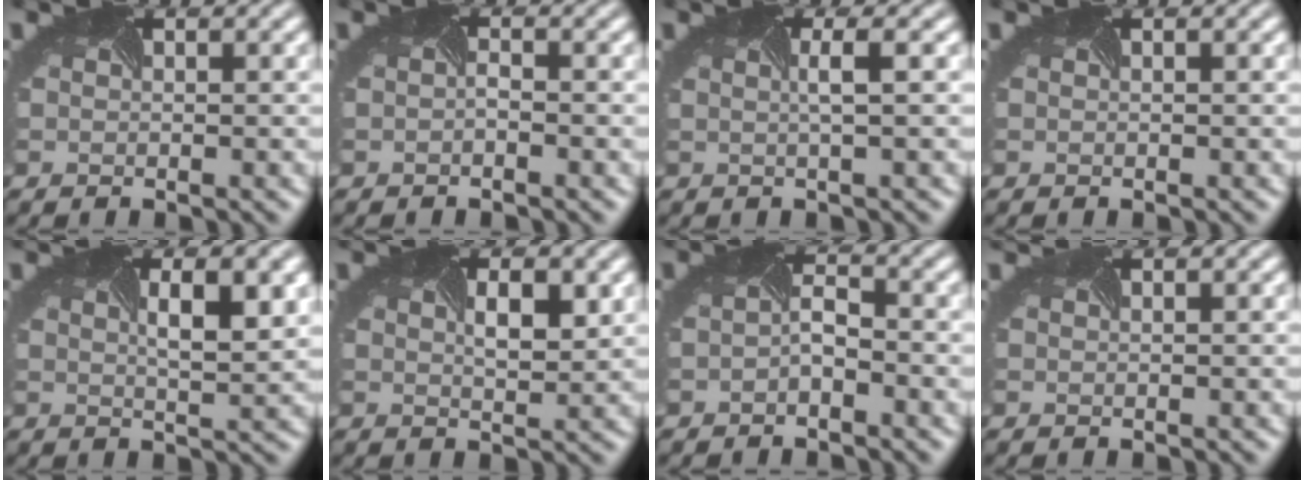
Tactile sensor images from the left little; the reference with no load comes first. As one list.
[{"total": 0.7, "force": [-0.7, -0.1, 0.2], "torque": [-0.010, -0.004, -0.013]}, {"total": 1.6, "force": [-0.1, 0.2, 1.6], "torque": [-0.024, -0.001, -0.007]}, {"total": 0.0}, {"total": 4.6, "force": [1.3, 1.2, 4.2], "torque": [-0.052, 0.005, 0.015]}, {"total": 2.7, "force": [0.9, 0.9, 2.4], "torque": [-0.040, -0.001, 0.015]}, {"total": 1.4, "force": [-0.9, 0.5, 0.9], "torque": [-0.025, -0.001, -0.019]}, {"total": 1.1, "force": [1.0, 0.1, 0.2], "torque": [-0.007, -0.001, 0.009]}]